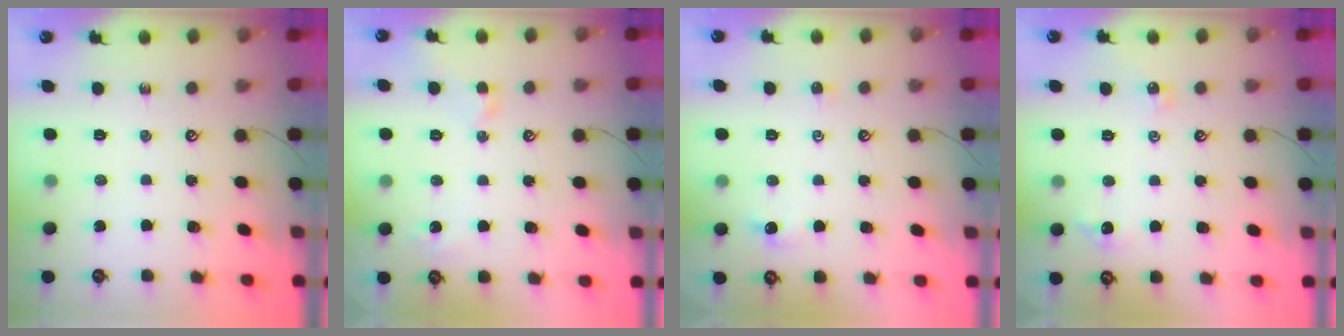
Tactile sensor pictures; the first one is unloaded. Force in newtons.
{"total": 0.9, "press": 0.7, "slide": 0.5}
{"total": 0.0}
{"total": 2.7, "press": 2.6, "slide": 0.5}